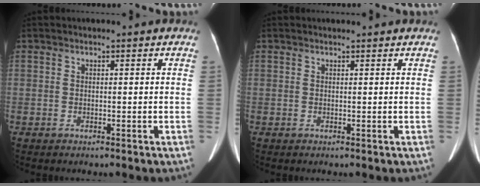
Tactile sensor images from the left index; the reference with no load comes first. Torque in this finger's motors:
{"motor_torque": [0.02, 0.07, 0.00, 0.01]}